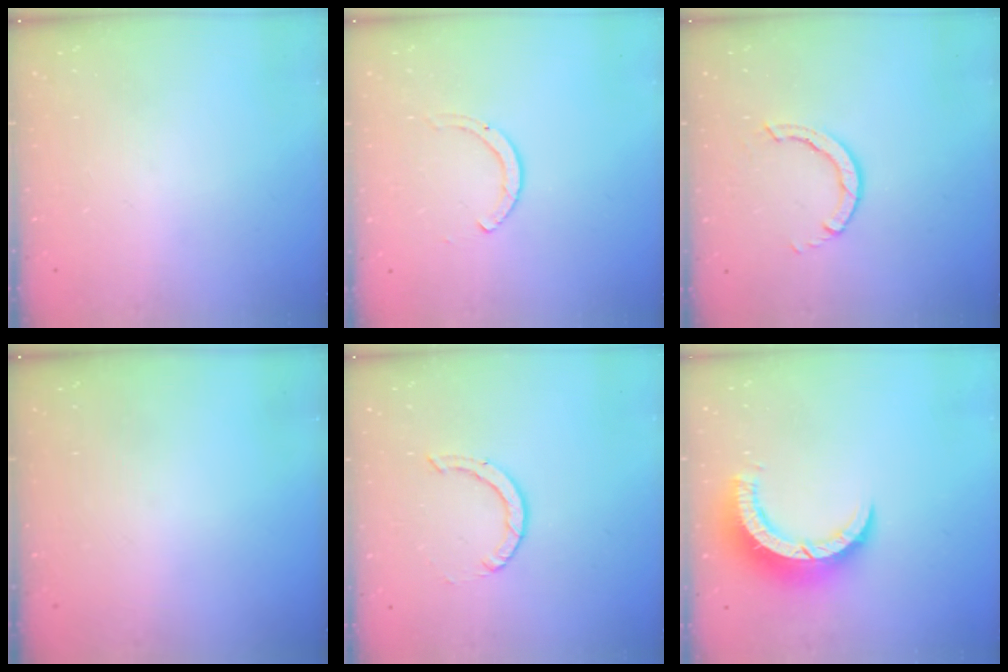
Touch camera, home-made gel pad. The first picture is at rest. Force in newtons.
{"total": 2.0, "press": 1.9, "slide": 0.3}
{"total": 2.8, "press": 2.8, "slide": 0.2}
{"total": 0.0}
{"total": 0.8, "press": 0.8, "slide": 0.1}
{"total": 10.3, "press": 10.2, "slide": 1.1}